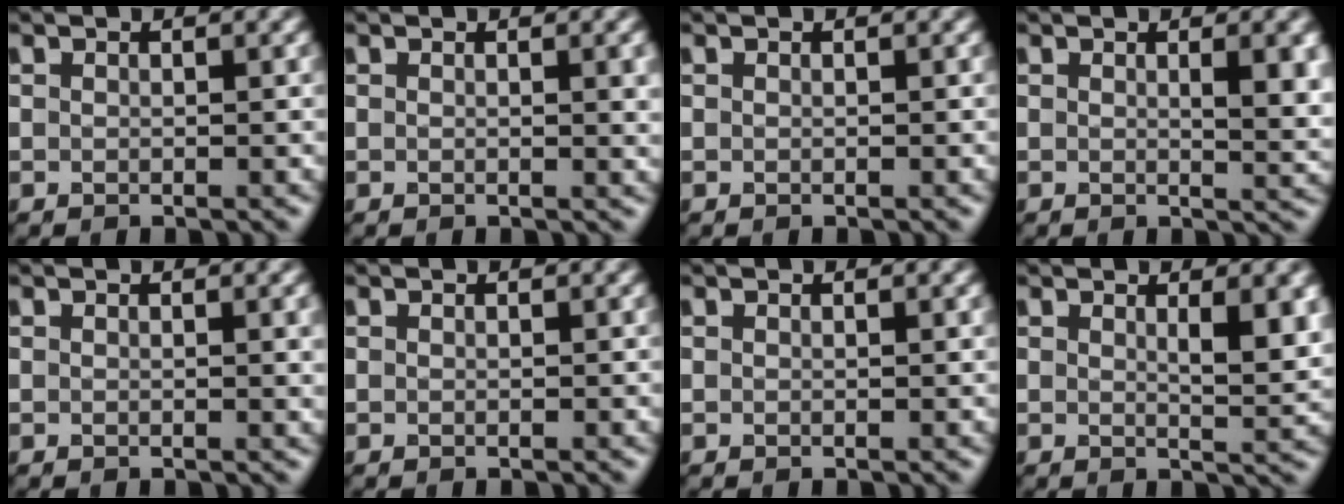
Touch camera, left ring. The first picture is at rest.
{"total": 1.8, "force": [0.4, 0.5, 1.7], "torque": [-0.015, 0.001, 0.003]}
{"total": 0.0}
{"total": 3.7, "force": [0.8, 1.1, 3.5], "torque": [-0.037, -0.001, 0.012]}
{"total": 1.4, "force": [0.3, 0.4, 1.4], "torque": [-0.012, 0.002, 0.002]}
{"total": 0.0}
{"total": 0.0}
{"total": 3.4, "force": [1.2, 0.9, 3.1], "torque": [-0.040, -0.007, 0.022]}